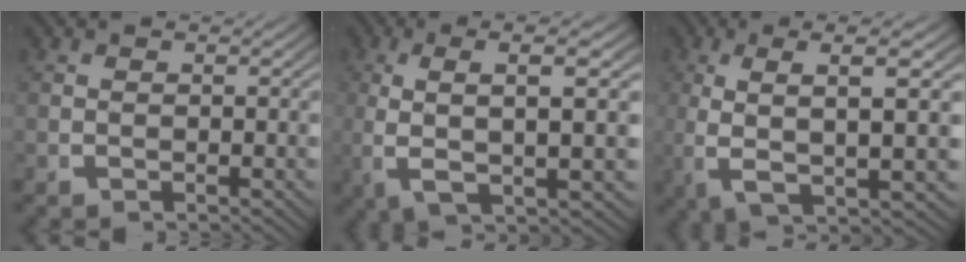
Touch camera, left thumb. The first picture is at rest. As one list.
[{"total": 8.2, "force": [1.1, 2.7, 7.7], "torque": [-0.142, 0.003, 0.022]}, {"total": 8.9, "force": [0.7, 3.4, 8.2], "torque": [-0.154, -0.003, 0.020]}]